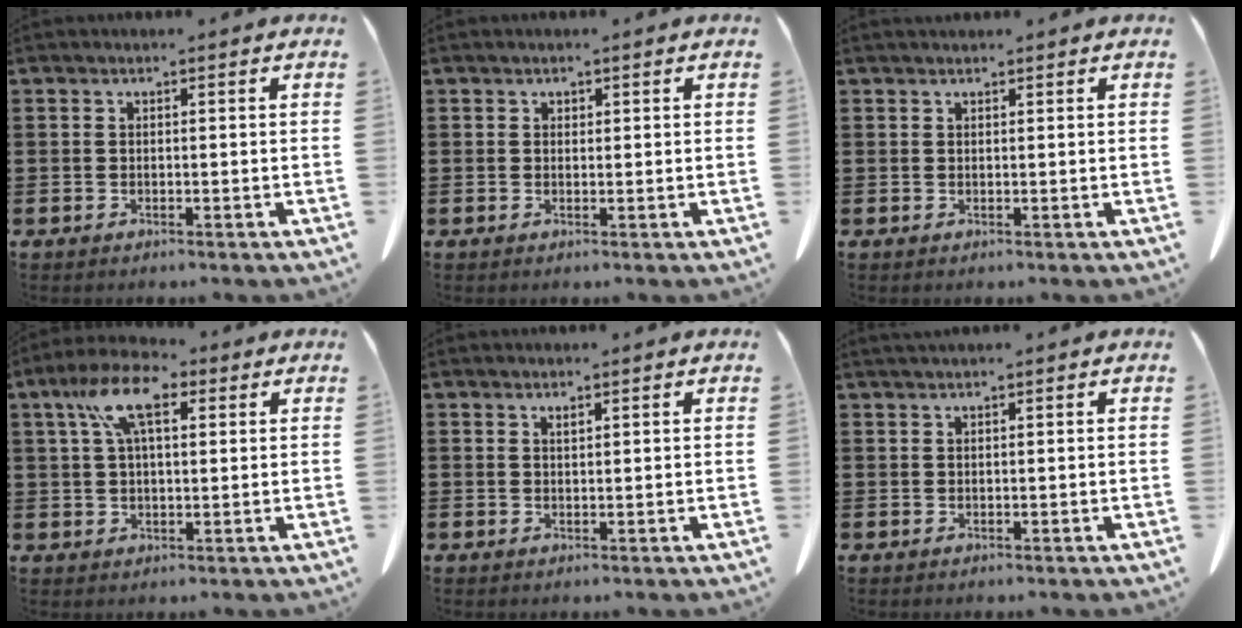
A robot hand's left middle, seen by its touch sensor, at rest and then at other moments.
{"total": 0.6, "force": [0.4, 0.4, 0.1], "torque": [-0.005, 0.001, 0.009]}
{"total": 0.6, "force": [0.6, 0.2, 0.1], "torque": [-0.004, 0.001, 0.012]}
{"total": 8.7, "force": [3.8, 3.7, 6.8], "torque": [-0.152, 0.013, 0.065]}
{"total": 0.8, "force": [0.6, 0.2, 0.4], "torque": [-0.010, 0.001, 0.011]}
{"total": 0.7, "force": [0.6, 0.0, 0.4], "torque": [-0.009, -0.001, 0.012]}